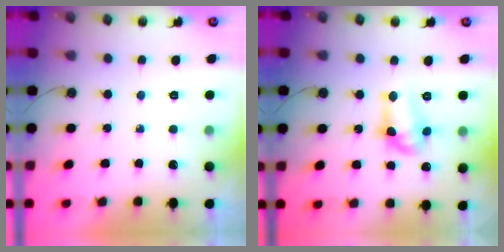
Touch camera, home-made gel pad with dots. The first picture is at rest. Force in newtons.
{"total": 11.4, "press": 10.7, "slide": 3.8}